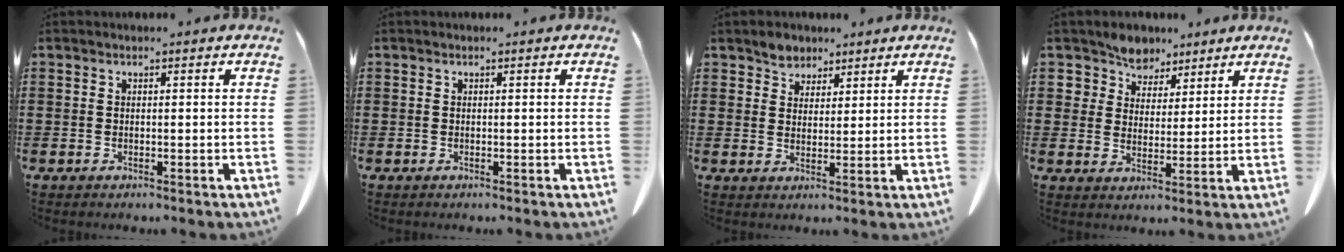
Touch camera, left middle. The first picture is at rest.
{"total": 0.0}
{"total": 3.4, "force": [2.7, 2.0, 0.4], "torque": [-0.018, 0.006, 0.054]}
{"total": 5.8, "force": [5.0, 2.9, 0.0], "torque": [-0.034, -0.022, 0.093]}